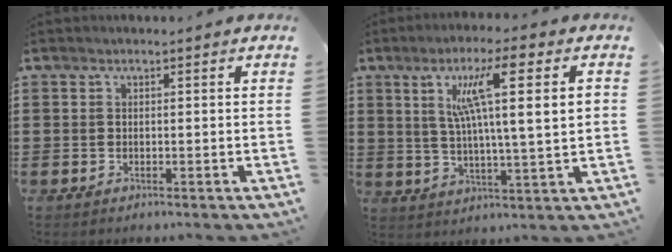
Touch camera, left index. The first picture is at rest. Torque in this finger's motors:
{"motor_torque": [2.14, 0.00, 0.54, 0.21]}